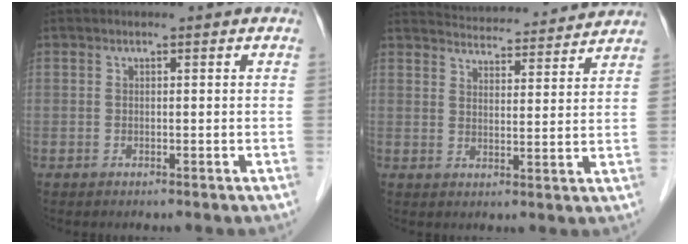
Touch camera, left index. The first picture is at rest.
{"total": 13.9, "force": [13.5, 1.3, 3.1], "torque": [-0.047, 0.016, 0.179]}